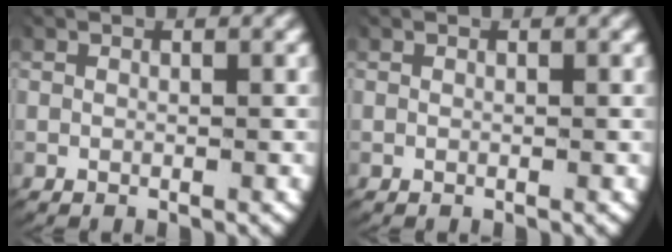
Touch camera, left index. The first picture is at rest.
{"total": 0.0}